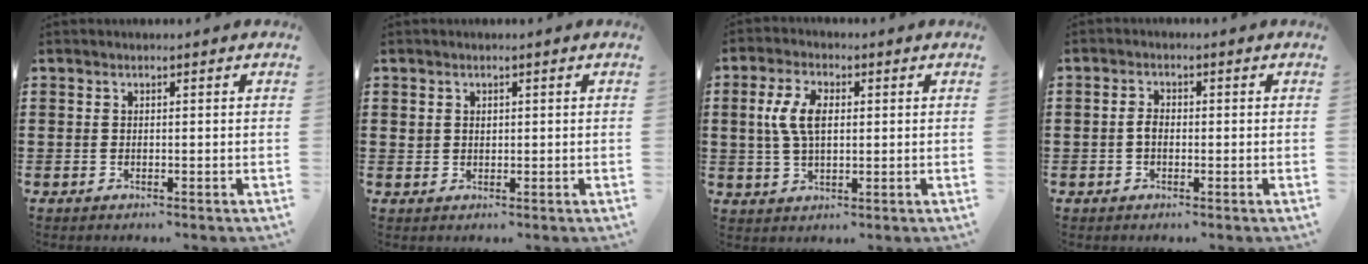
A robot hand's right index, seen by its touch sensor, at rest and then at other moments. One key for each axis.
{"total": 1.3, "fx": 0.9, "fy": 0.9, "fz": 0.2, "tx": -0.006, "ty": 0.002, "tz": 0.018}
{"total": 6.2, "fx": 0.9, "fy": 3.4, "fz": 5.2, "tx": -0.123, "ty": 0.009, "tz": 0.009}
{"total": 2.0, "fx": -0.3, "fy": 1.2, "fz": 1.5, "tx": -0.030, "ty": 0.003, "tz": -0.007}